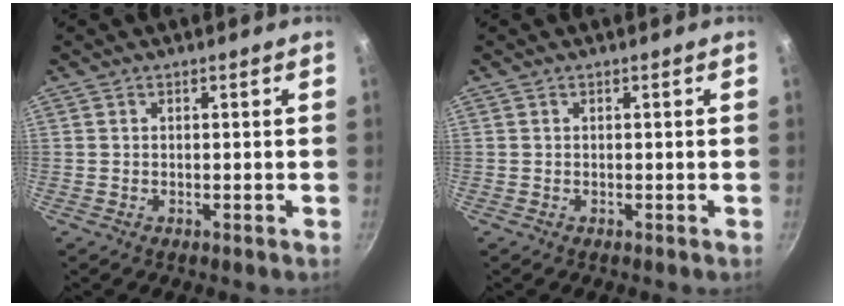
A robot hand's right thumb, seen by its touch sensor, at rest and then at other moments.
{"total": 0.0}